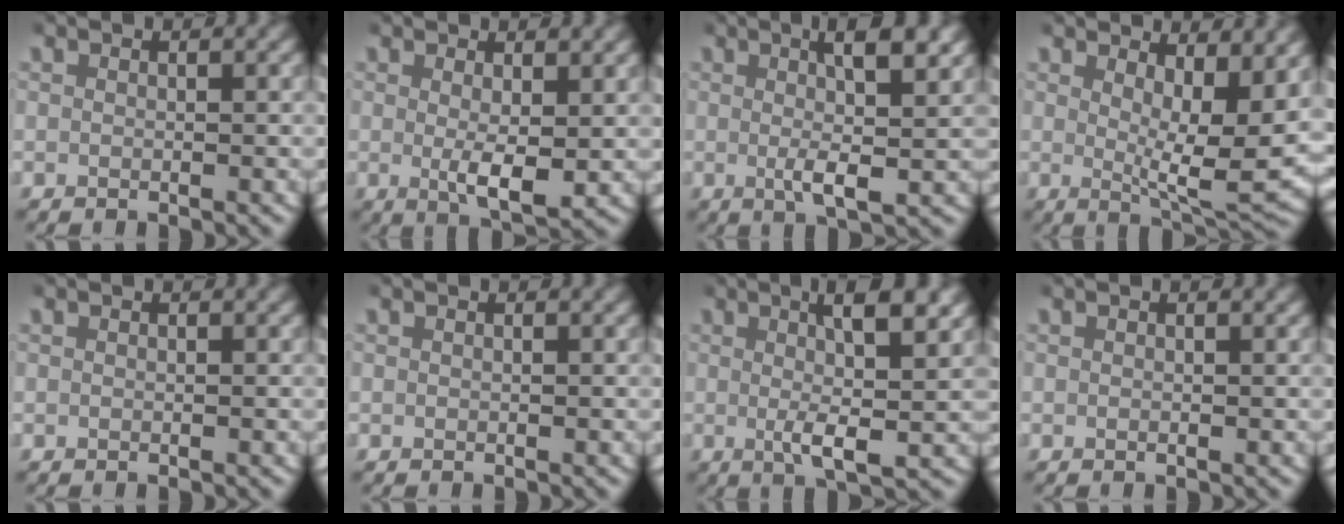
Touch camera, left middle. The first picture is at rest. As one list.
[{"total": 3.4, "force": [0.2, 1.0, 3.2], "torque": [-0.056, -0.016, 0.010]}, {"total": 5.2, "force": [1.1, 1.1, 5.0], "torque": [-0.080, -0.002, 0.023]}, {"total": 6.9, "force": [2.0, 2.0, 6.3], "torque": [-0.086, -0.020, 0.034]}, {"total": 0.0}, {"total": 0.0}, {"total": 5.9, "force": [1.2, 1.2, 5.6], "torque": [-0.092, -0.004, 0.024]}, {"total": 0.0}]